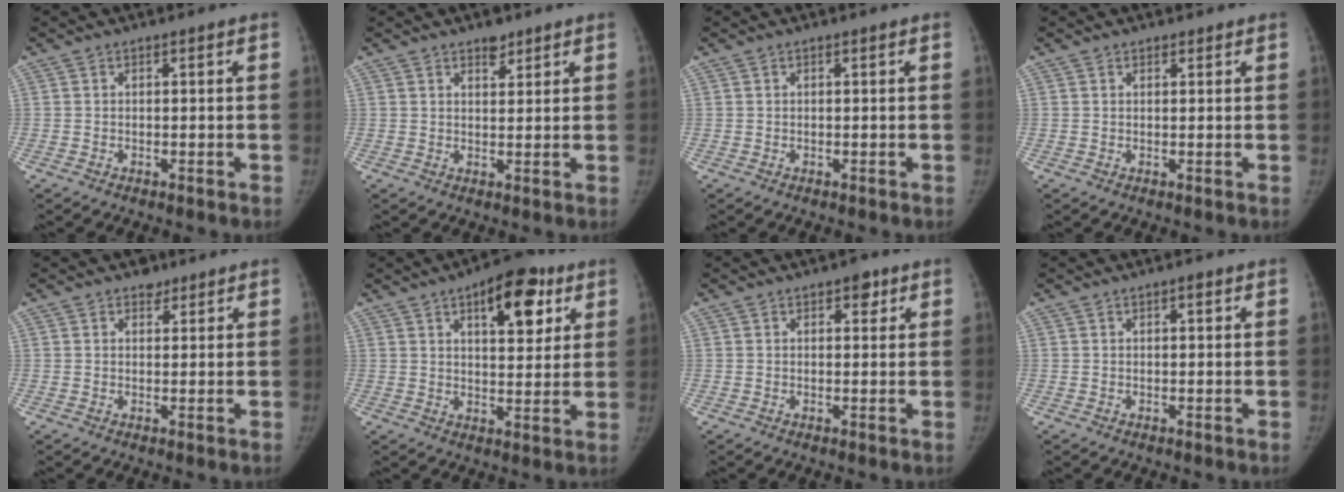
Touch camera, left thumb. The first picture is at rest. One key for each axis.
{"total": 2.9, "fx": 2.1, "fy": 1.5, "fz": 1.3, "tx": -0.004, "ty": -0.013, "tz": 0.033}
{"total": 0.0}
{"total": 0.8, "fx": 0.6, "fy": 0.5, "fz": 0.0, "tx": 0.011, "ty": -0.004, "tz": 0.005}
{"total": 2.3, "fx": 1.6, "fy": 1.6, "fz": 0.5, "tx": 0.009, "ty": -0.007, "tz": 0.018}
{"total": 12.3, "fx": 5.9, "fy": 5.7, "fz": 9.2, "tx": -0.090, "ty": -0.016, "tz": 0.080}
{"total": 2.8, "fx": 1.5, "fy": 1.6, "fz": 1.7, "tx": -0.005, "ty": -0.004, "tz": 0.017}
{"total": 1.3, "fx": 0.6, "fy": 0.6, "fz": 1.0, "tx": -0.010, "ty": 0.001, "tz": 0.007}